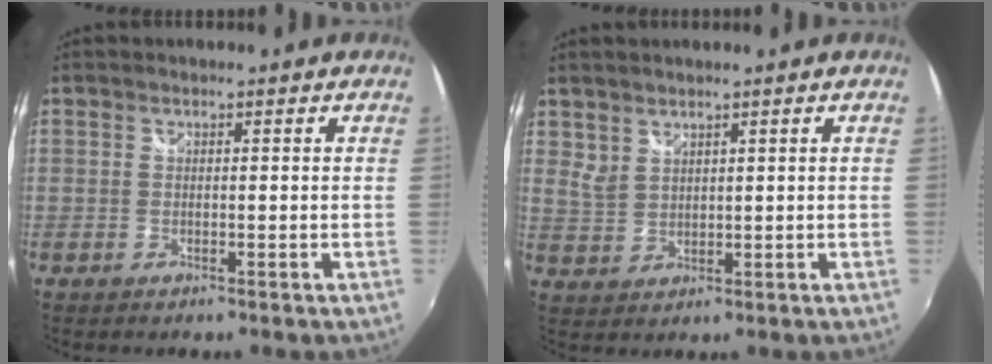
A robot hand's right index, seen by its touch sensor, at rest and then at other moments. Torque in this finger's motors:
{"motor_torque": [0.56, 0.46, 0.03, 0.01]}